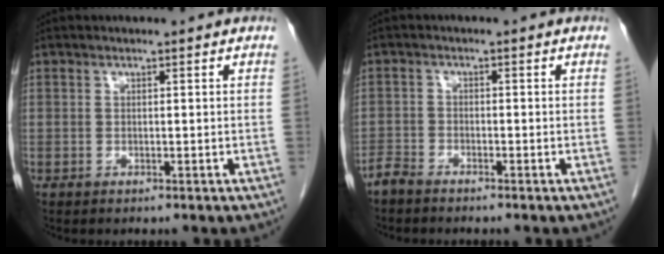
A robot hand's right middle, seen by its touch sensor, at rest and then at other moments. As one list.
[{"total": 2.4, "force": [-2.3, 0.5, 0.6], "torque": [-0.011, -0.003, -0.043]}]